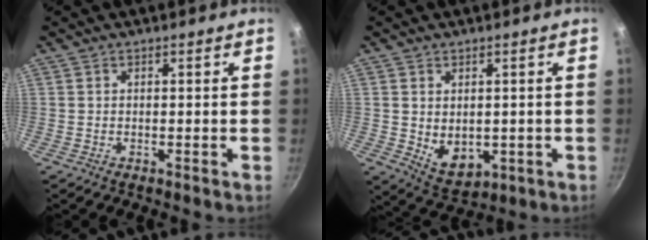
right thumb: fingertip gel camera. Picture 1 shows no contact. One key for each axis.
{"total": 6.9, "fx": 0.0, "fy": 4.9, "fz": 4.9, "tx": -0.065, "ty": -0.016, "tz": 0.020}